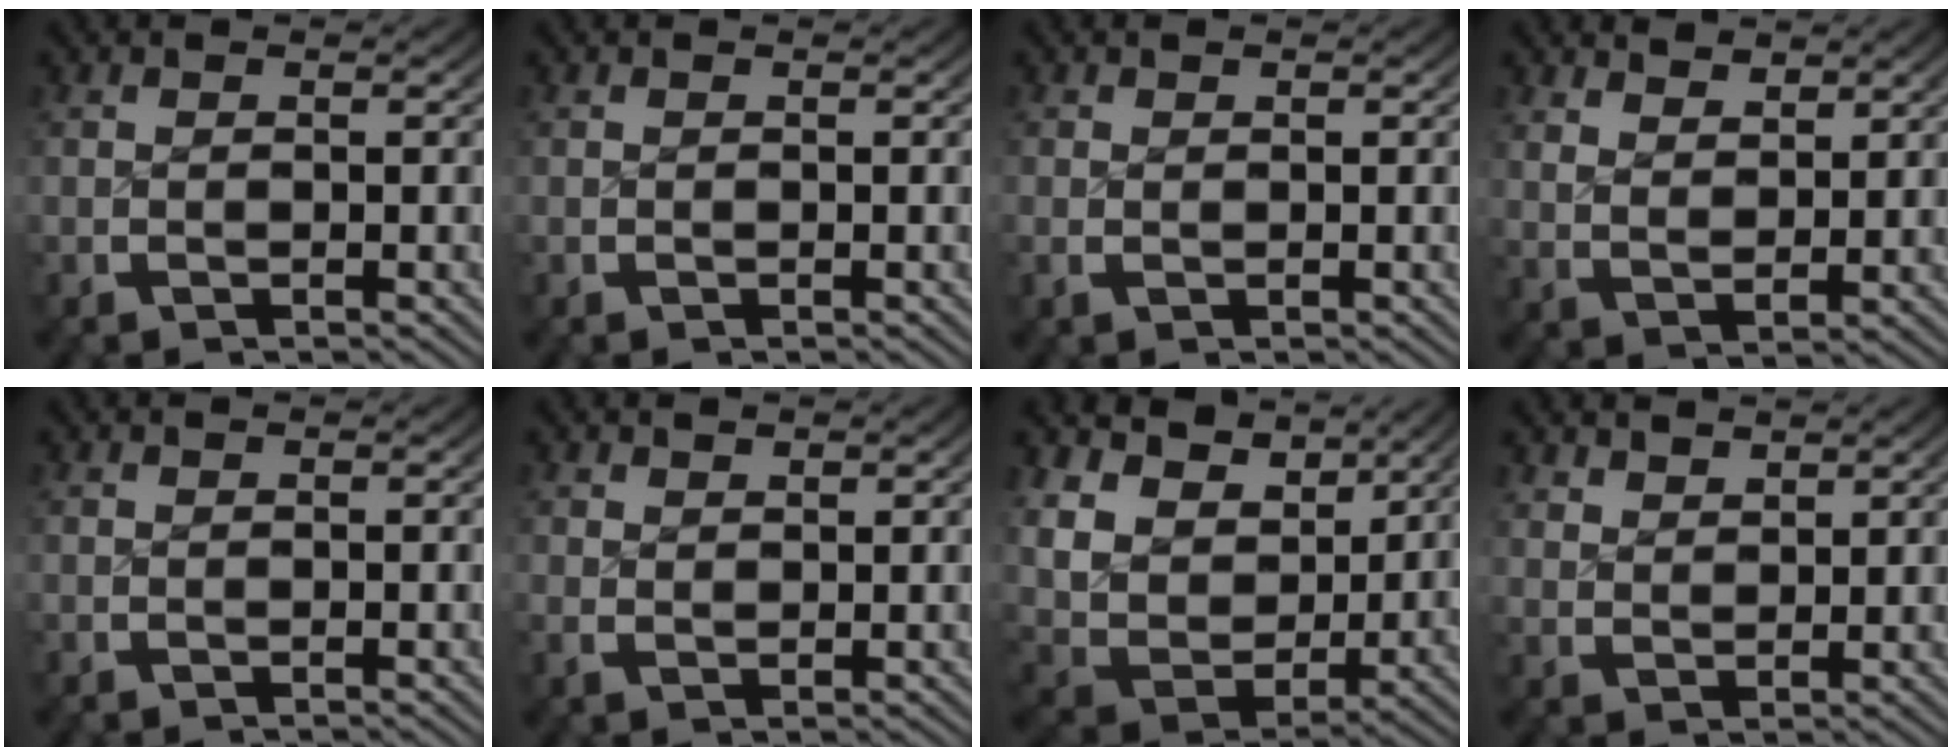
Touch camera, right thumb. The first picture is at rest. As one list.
[{"total": 0.0}, {"total": 0.6, "force": [0.2, 0.4, 0.4], "torque": [-0.009, -0.006, 0.006]}, {"total": 3.0, "force": [2.4, 1.1, 1.4], "torque": [-0.018, -0.005, 0.054]}, {"total": 0.0}, {"total": 1.3, "force": [1.1, 0.6, 0.4], "torque": [-0.001, -0.004, 0.025]}, {"total": 12.6, "force": [2.3, 9.5, 8.0], "torque": [-0.191, -0.033, 0.043]}, {"total": 2.4, "force": [2.3, 0.6, 0.3], "torque": [0.000, -0.002, 0.051]}]